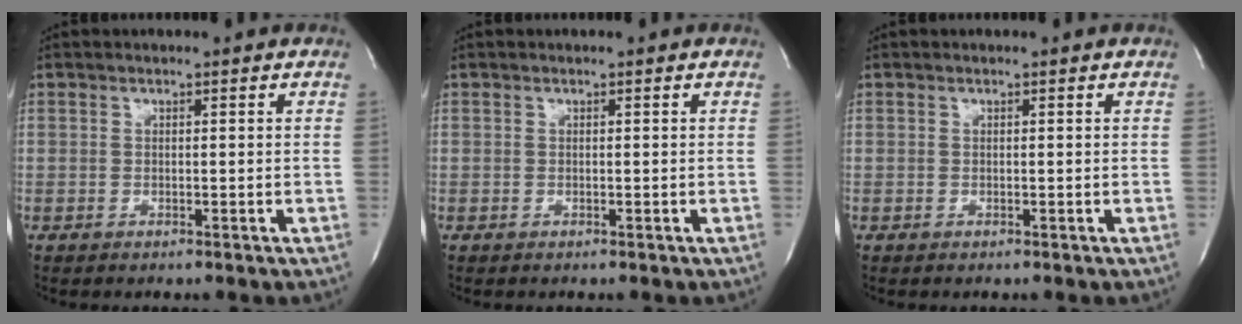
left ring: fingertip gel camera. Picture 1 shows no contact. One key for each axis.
{"total": 0.0}
{"total": 0.0}